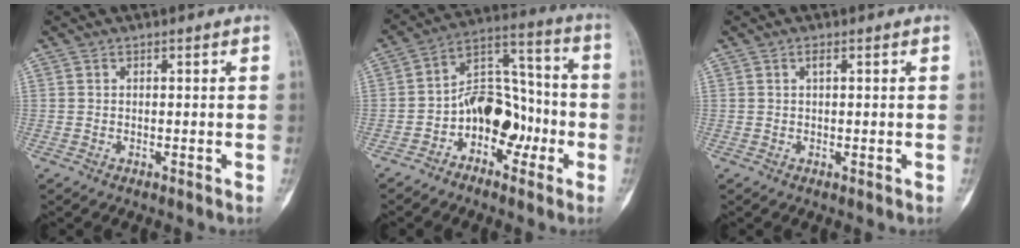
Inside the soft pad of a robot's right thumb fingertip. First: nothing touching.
{"total": 13.0, "force": [-4.5, 8.7, 8.5], "torque": [-0.098, 0.068, -0.084]}
{"total": 1.5, "force": [0.2, 0.5, 1.4], "torque": [-0.025, 0.000, 0.004]}